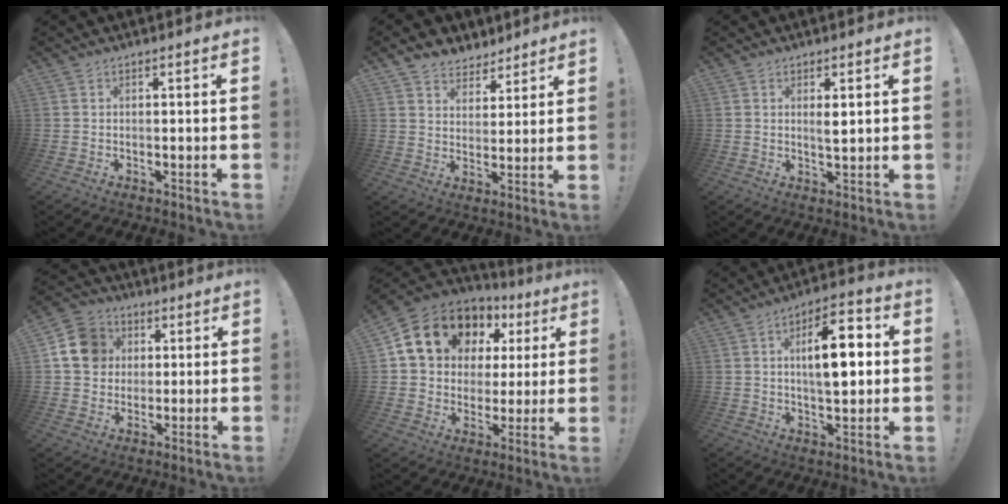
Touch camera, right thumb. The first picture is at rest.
{"total": 6.2, "force": [4.5, 4.2, 0.8], "torque": [-0.015, -0.034, 0.089]}
{"total": 3.0, "force": [1.0, 0.8, 2.7], "torque": [-0.035, -0.012, 0.012]}
{"total": 13.0, "force": [2.9, 11.5, 5.3], "torque": [-0.062, 0.002, 0.063]}
{"total": 16.5, "force": [8.8, 12.0, 7.1], "torque": [-0.116, -0.043, 0.181]}
{"total": 13.5, "force": [1.7, 6.1, 11.9], "torque": [-0.174, 0.001, 0.023]}